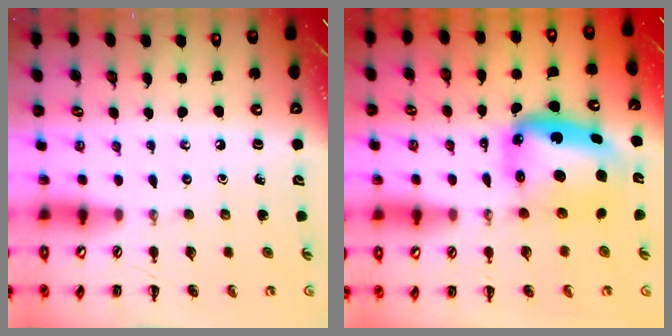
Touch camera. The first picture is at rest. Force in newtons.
{"total": 9.4, "press": 9.0, "slide": 2.8}